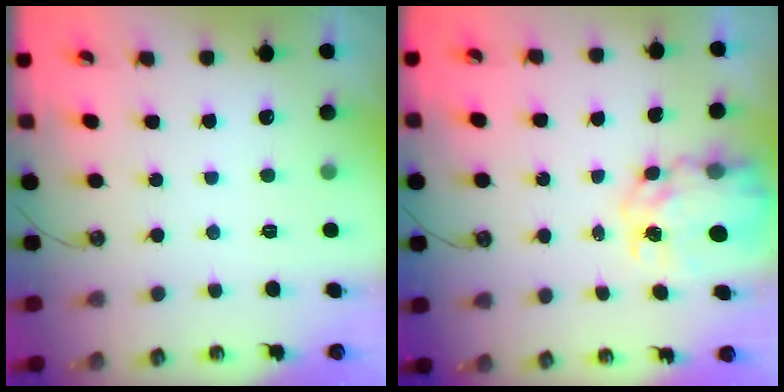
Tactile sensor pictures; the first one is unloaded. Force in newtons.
{"total": 8.7, "press": 8.7, "slide": 0.8}